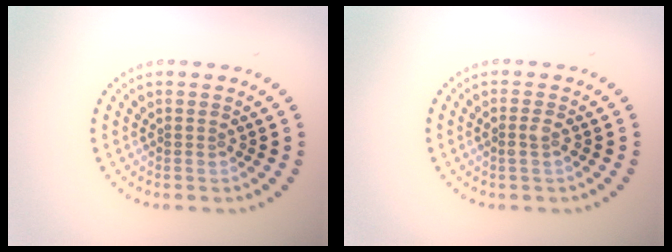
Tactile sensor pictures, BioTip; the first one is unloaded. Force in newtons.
{"total": 1.0, "press": 1.0, "slide": 0.1}